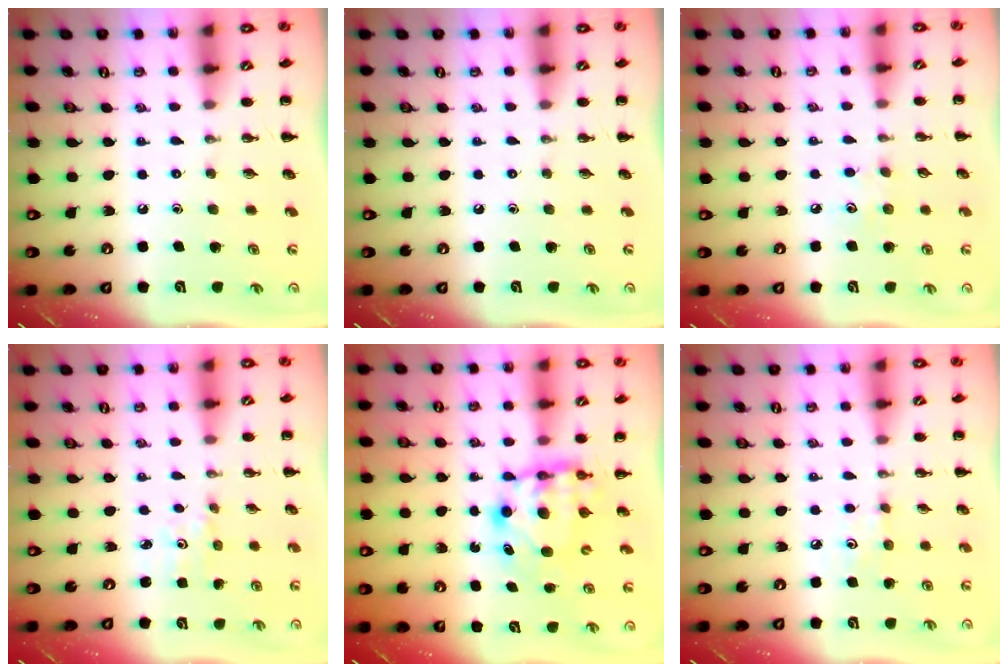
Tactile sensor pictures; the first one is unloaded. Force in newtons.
{"total": 0.0}
{"total": 4.1, "press": 3.9, "slide": 1.1}
{"total": 1.1, "press": 1.0, "slide": 0.3}
{"total": 6.5, "press": 6.4, "slide": 0.8}
{"total": 3.6, "press": 3.4, "slide": 1.3}